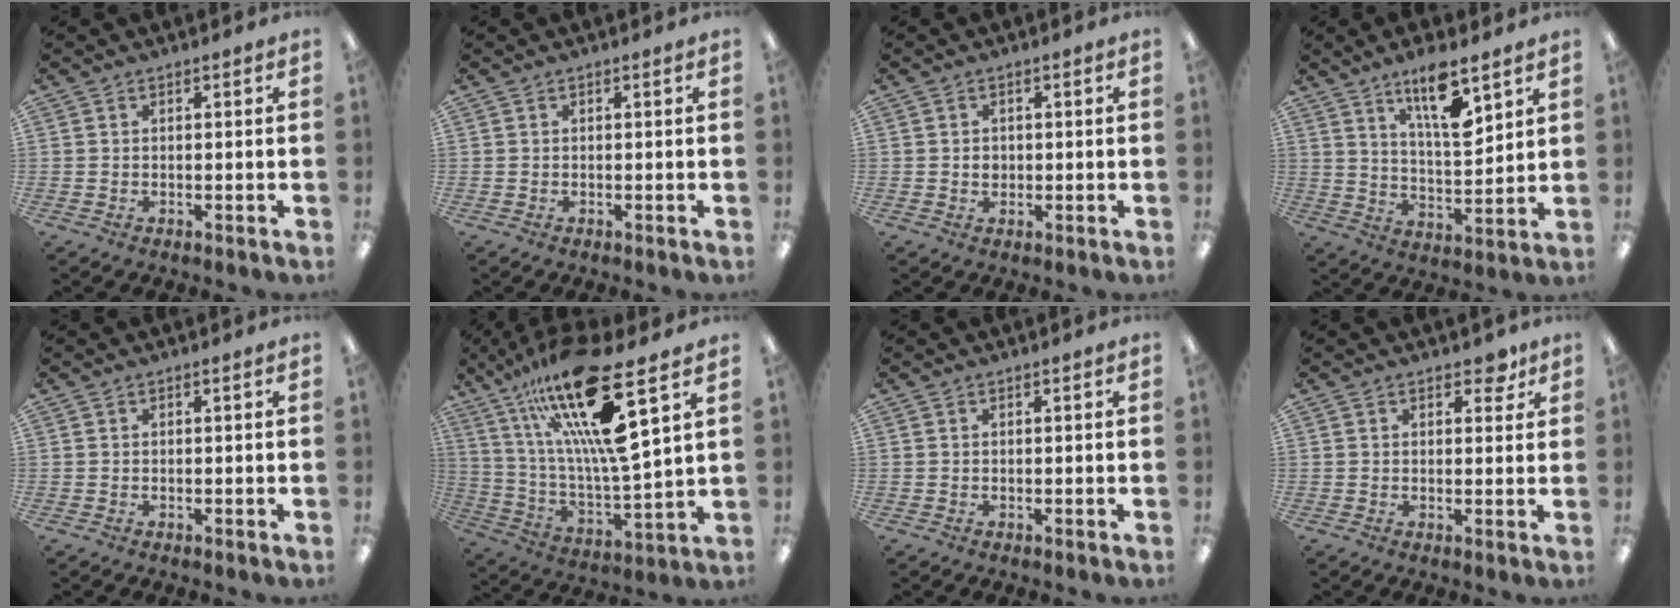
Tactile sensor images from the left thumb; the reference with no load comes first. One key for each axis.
{"total": 0.0}
{"total": 1.5, "fx": 0.2, "fy": 1.4, "fz": 0.5, "tx": -0.003, "ty": 0.001, "tz": -0.001}
{"total": 12.3, "fx": 8.3, "fy": 3.5, "fz": 8.4, "tx": -0.134, "ty": -0.049, "tz": 0.139}
{"total": 0.0}
{"total": 25.2, "fx": 15.3, "fy": 5.1, "fz": 19.4, "tx": -0.359, "ty": -0.092, "tz": 0.241}
{"total": 0.0}
{"total": 3.7, "fx": 2.3, "fy": 2.1, "fz": 2.0, "tx": -0.012, "ty": -0.007, "tz": 0.035}